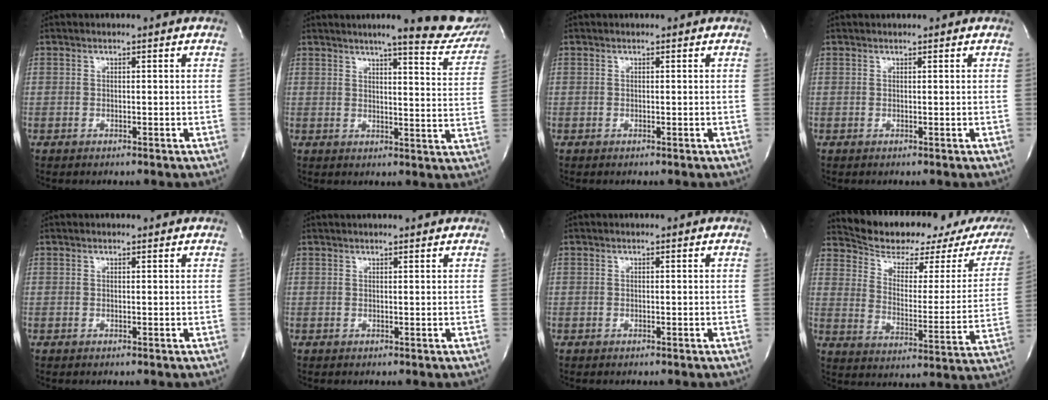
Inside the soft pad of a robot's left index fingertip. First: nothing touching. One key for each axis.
{"total": 13.6, "fx": 11.7, "fy": 1.4, "fz": 6.8, "tx": -0.072, "ty": -0.028, "tz": 0.126}
{"total": 0.0}
{"total": 1.3, "fx": 1.2, "fy": 0.1, "fz": 0.4, "tx": -0.007, "ty": 0.017, "tz": 0.019}
{"total": 0.7, "fx": 0.7, "fy": 0.2, "fz": 0.1, "tx": -0.008, "ty": 0.003, "tz": 0.010}
{"total": 5.6, "fx": 5.2, "fy": 0.2, "fz": 2.0, "tx": -0.028, "ty": 0.026, "tz": 0.060}
{"total": 0.0}
{"total": 19.5, "fx": 17.2, "fy": 4.4, "fz": 8.1, "tx": -0.110, "ty": -0.021, "tz": 0.231}